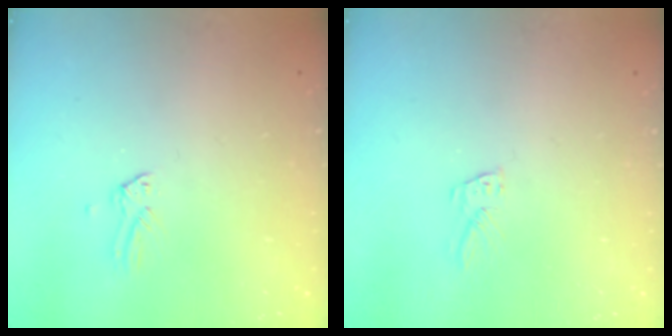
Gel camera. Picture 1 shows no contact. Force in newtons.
{"total": 5.2, "press": 5.2, "slide": 0.5}